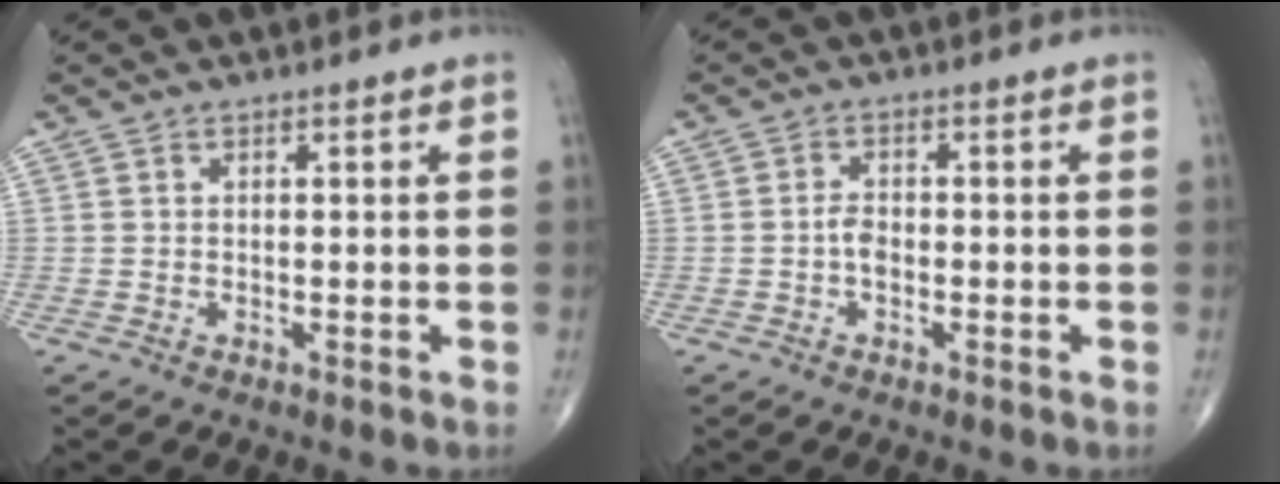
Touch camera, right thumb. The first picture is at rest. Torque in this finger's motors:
{"motor_torque": [0.07, 0.07, -0.06, -0.05, 0.00]}